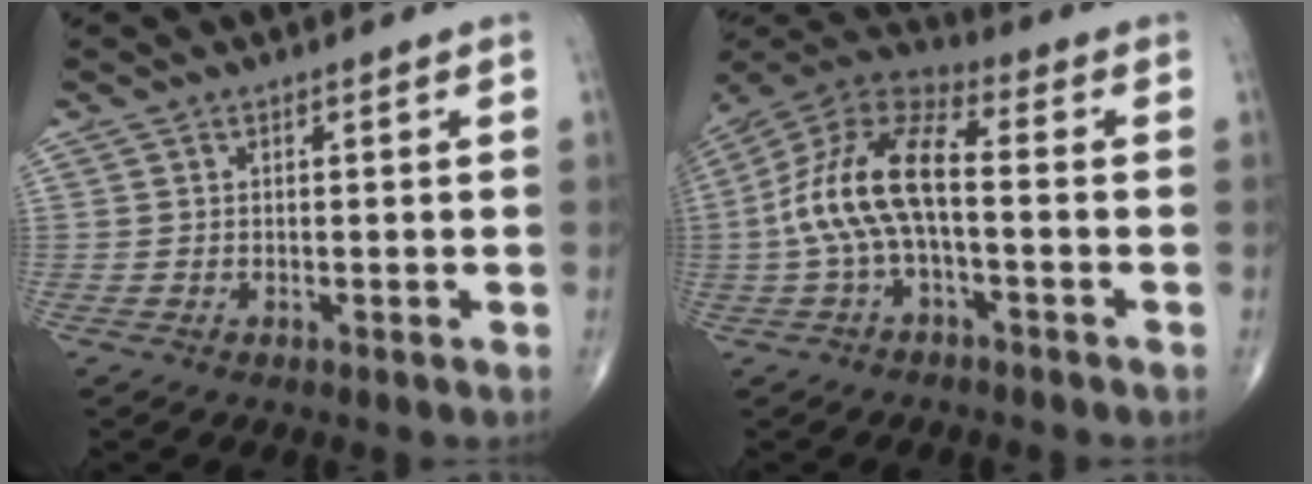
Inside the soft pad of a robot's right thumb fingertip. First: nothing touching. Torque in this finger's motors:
{"motor_torque": [0.18, 0.23, 0.78, -0.42, 0.37]}